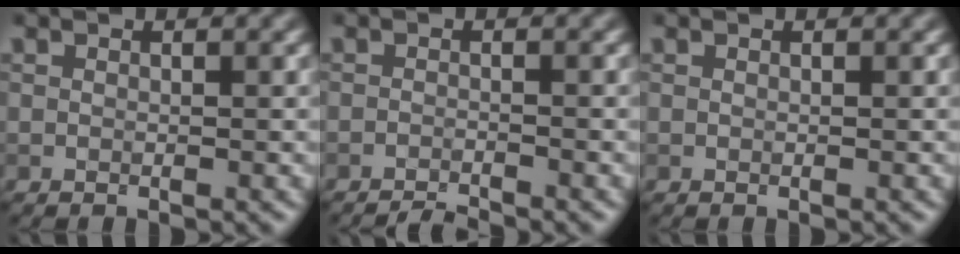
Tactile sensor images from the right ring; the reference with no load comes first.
{"total": 2.2, "force": [-2.0, 0.3, 0.8], "torque": [-0.005, 0.001, -0.039]}
{"total": 0.0}